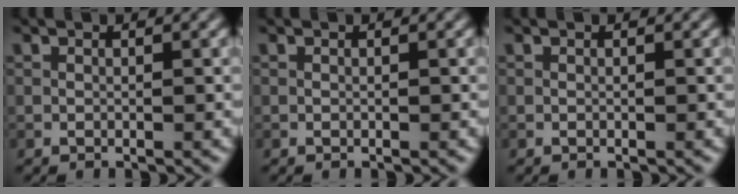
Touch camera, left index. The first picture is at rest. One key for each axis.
{"total": 0.0}
{"total": 0.0}